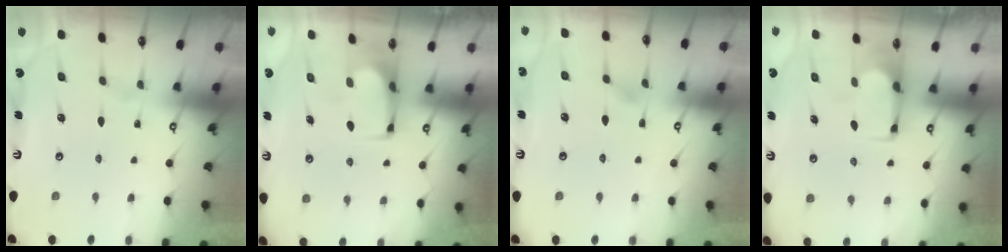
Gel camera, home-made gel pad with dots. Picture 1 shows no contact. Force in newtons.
{"total": 1.4, "press": 1.4, "slide": 0.1}
{"total": 1.0, "press": 0.0, "slide": 1.0}
{"total": 1.8, "press": 1.6, "slide": 0.8}